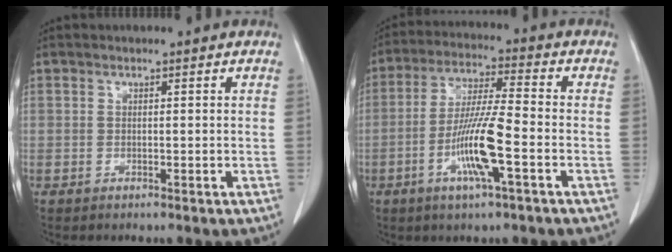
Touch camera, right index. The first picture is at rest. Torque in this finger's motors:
{"motor_torque": [1.21, -0.61, 0.31, 0.08]}